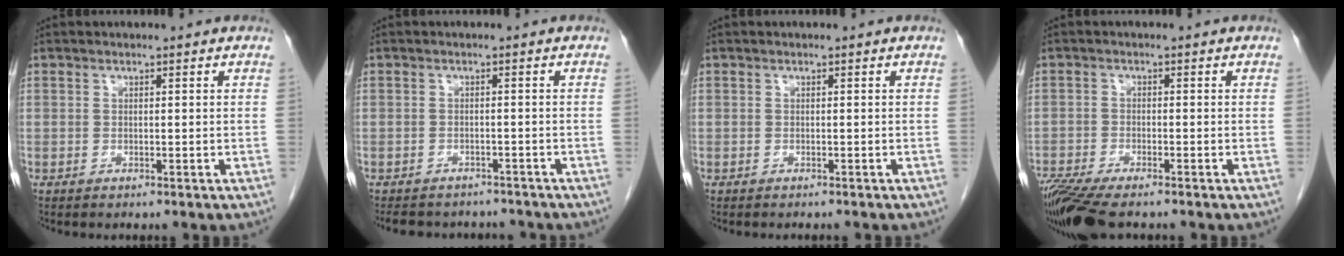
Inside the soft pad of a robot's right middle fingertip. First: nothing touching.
{"total": 9.0, "force": [-8.1, 3.3, 1.9], "torque": [-0.036, 0.006, -0.096]}
{"total": 1.4, "force": [-1.3, 0.2, 0.5], "torque": [-0.008, -0.001, -0.013]}
{"total": 8.8, "force": [-7.2, 1.4, 5.0], "torque": [-0.092, -0.019, -0.125]}